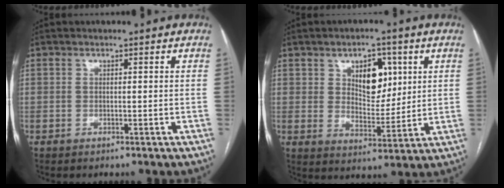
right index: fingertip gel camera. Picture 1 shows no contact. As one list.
[{"total": 8.3, "force": [3.2, 4.5, 6.2], "torque": [-0.091, 0.006, 0.057]}]